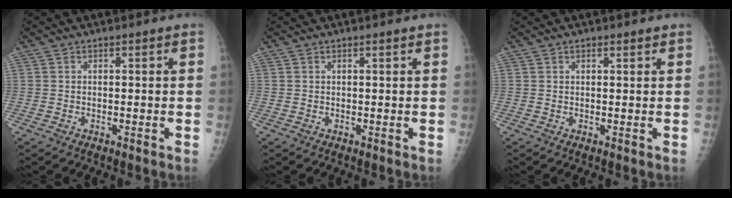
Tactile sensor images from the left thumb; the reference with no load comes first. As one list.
[{"total": 0.6, "force": [0.4, -0.1, 0.3], "torque": [-0.013, -0.001, 0.011]}, {"total": 0.7, "force": [0.5, 0.4, 0.2], "torque": [0.005, -0.001, 0.005]}]